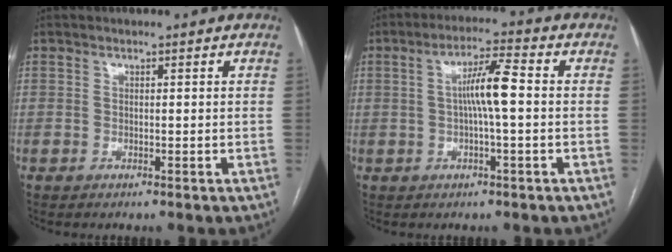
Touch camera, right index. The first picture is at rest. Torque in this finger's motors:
{"motor_torque": [0.66, -0.03, 0.58, 0.14]}